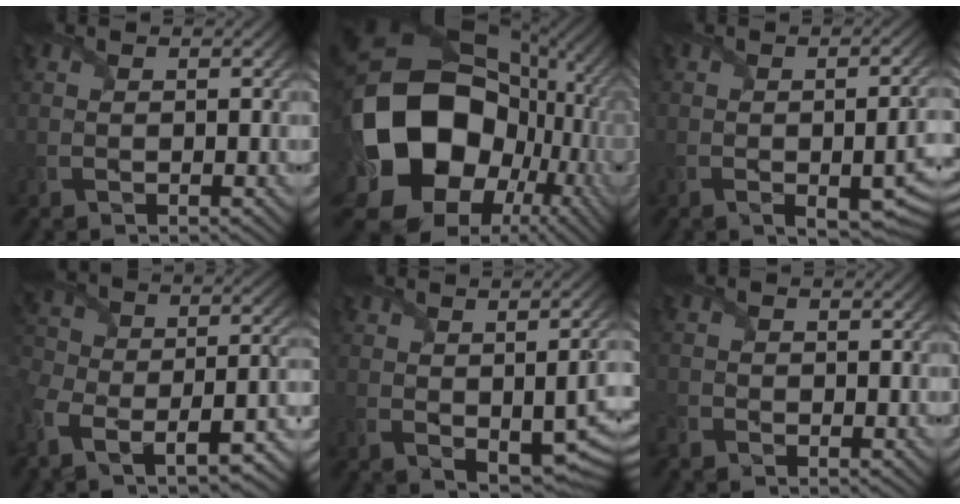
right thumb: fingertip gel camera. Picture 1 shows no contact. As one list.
[{"total": 23.3, "force": [1.2, 18.9, 13.7], "torque": [-0.336, -0.049, 0.063]}, {"total": 8.2, "force": [-2.7, 3.6, 6.8], "torque": [-0.083, -0.036, -0.012]}, {"total": 12.9, "force": [-7.6, 6.8, 8.0], "torque": [-0.174, -0.045, -0.109]}, {"total": 8.6, "force": [-2.0, 4.9, 6.8], "torque": [-0.099, -0.048, 0.005]}, {"total": 1.4, "force": [-1.2, 0.6, 0.1], "torque": [-0.003, -0.005, -0.032]}]